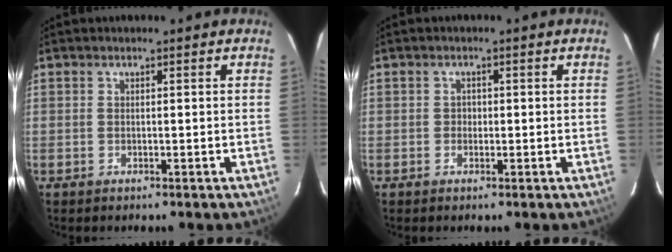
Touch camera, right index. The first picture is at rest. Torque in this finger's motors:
{"motor_torque": [0.20, 0.15, 0.06, 0.01]}